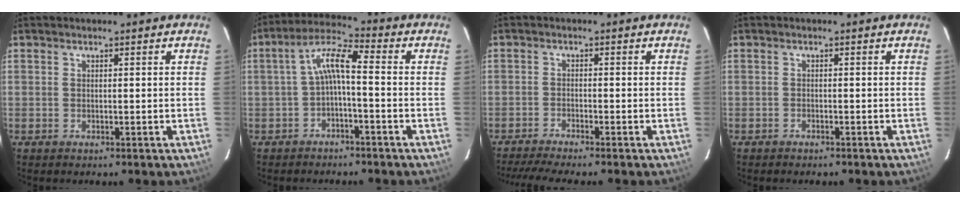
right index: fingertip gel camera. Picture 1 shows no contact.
{"total": 6.1, "force": [-1.4, 1.3, 5.8], "torque": [-0.132, 0.021, -0.027]}
{"total": 6.1, "force": [-5.5, -0.6, 2.5], "torque": [-0.068, -0.009, -0.094]}
{"total": 1.2, "force": [-1.2, 0.4, 0.1], "torque": [-0.009, 0.002, -0.020]}